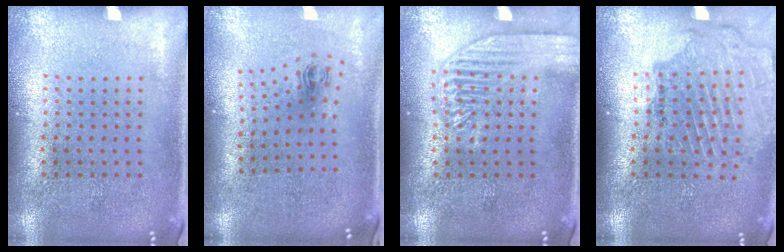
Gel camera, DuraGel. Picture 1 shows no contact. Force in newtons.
{"total": 1.0, "press": 0.5, "slide": 0.9}
{"total": 1.9, "press": 1.8, "slide": 0.2}
{"total": 1.7, "press": 1.7, "slide": 0.1}